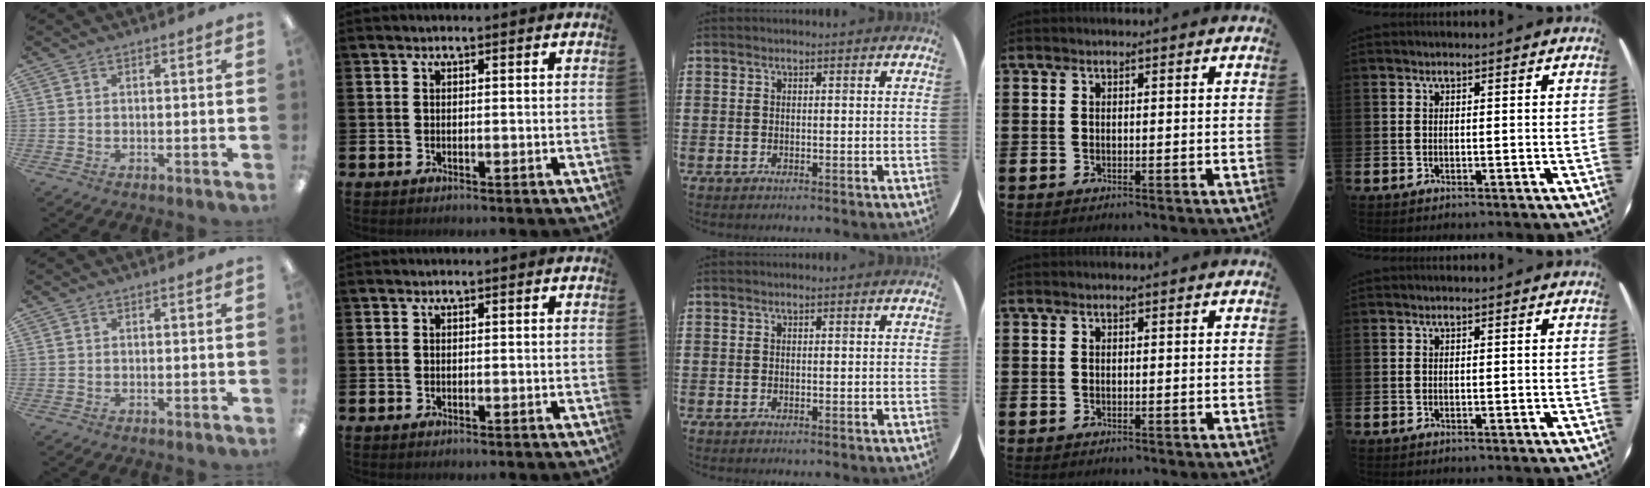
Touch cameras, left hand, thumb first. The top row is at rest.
{}